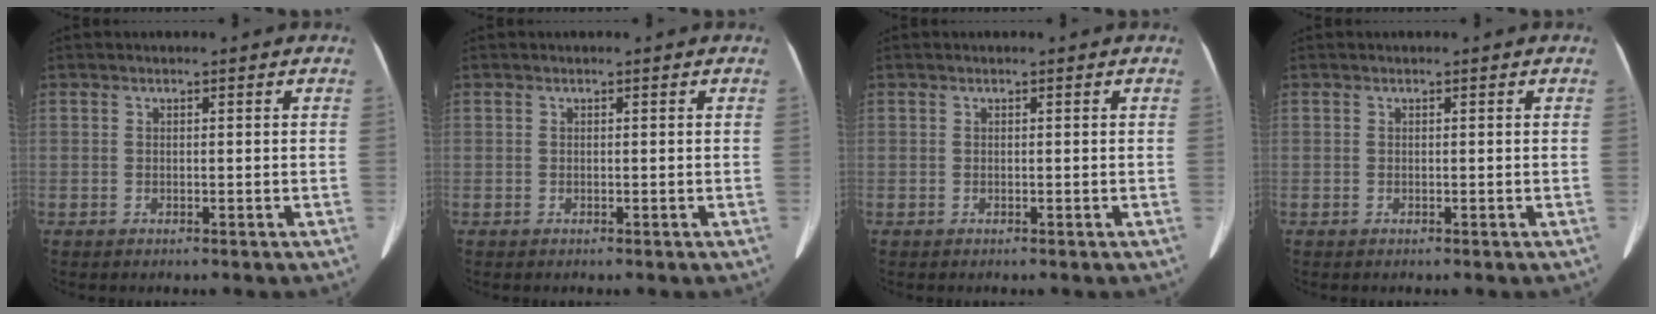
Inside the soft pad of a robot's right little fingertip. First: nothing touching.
{"total": 0.0}
{"total": 0.0}
{"total": 0.0}